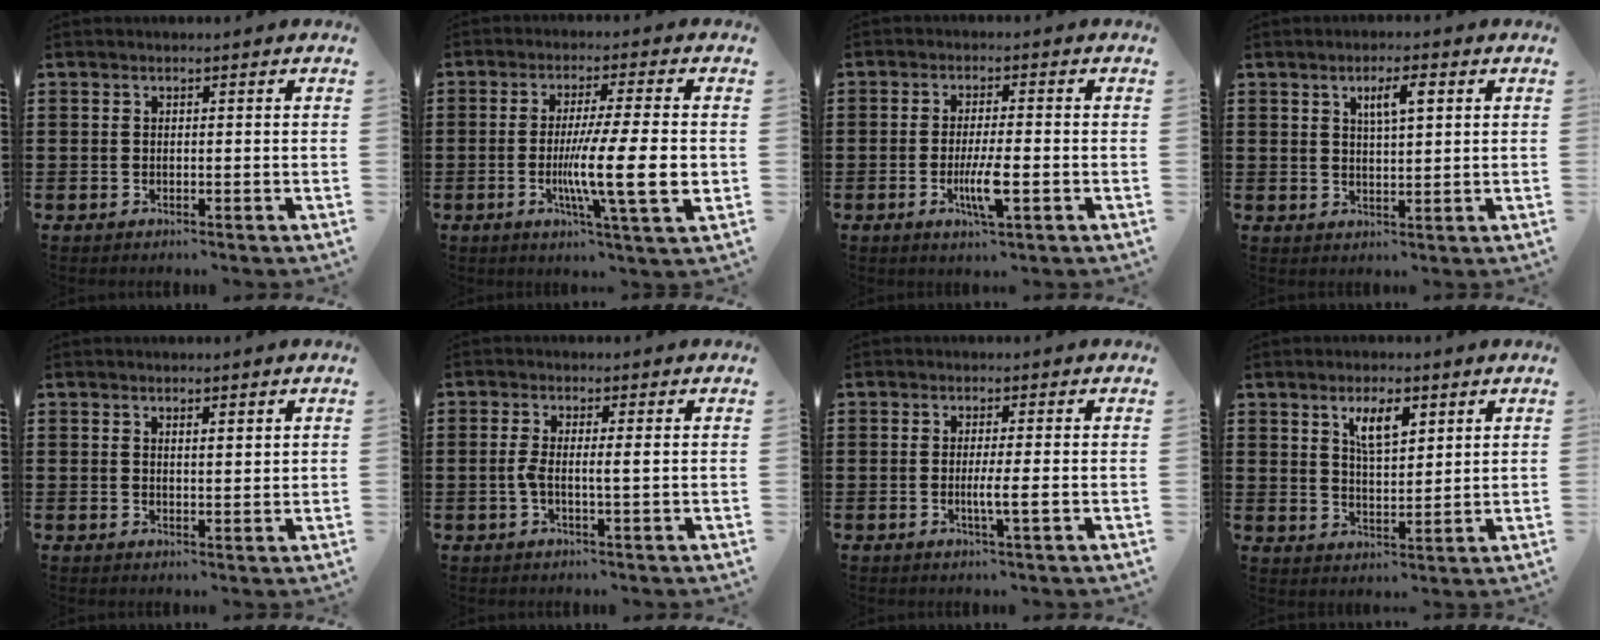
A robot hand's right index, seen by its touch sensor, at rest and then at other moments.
{"total": 12.5, "force": [-1.9, 1.0, 12.3], "torque": [-0.219, -0.019, -0.036]}
{"total": 5.9, "force": [-1.9, 1.0, 5.5], "torque": [-0.103, -0.009, -0.033]}
{"total": 3.9, "force": [1.5, 1.0, 3.5], "torque": [-0.056, 0.001, 0.019]}
{"total": 1.4, "force": [1.1, 0.3, 0.7], "torque": [-0.014, 0.002, 0.020]}
{"total": 2.6, "force": [-0.2, 0.3, 2.6], "torque": [-0.058, -0.004, -0.008]}
{"total": 3.0, "force": [-0.6, -0.2, 2.9], "torque": [-0.050, -0.008, -0.012]}
{"total": 5.5, "force": [2.9, 2.1, 4.2], "torque": [-0.075, 0.000, 0.046]}